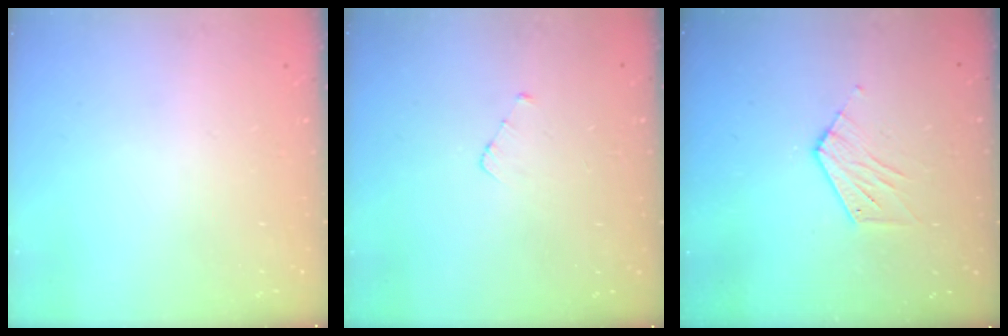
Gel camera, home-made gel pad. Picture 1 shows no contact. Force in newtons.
{"total": 2.9, "press": 2.9, "slide": 0.2}
{"total": 6.1, "press": 6.1, "slide": 0.3}